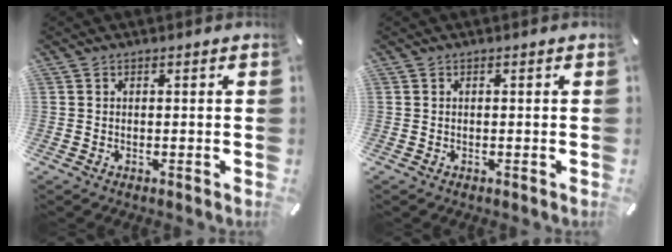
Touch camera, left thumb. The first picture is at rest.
{"total": 0.0}